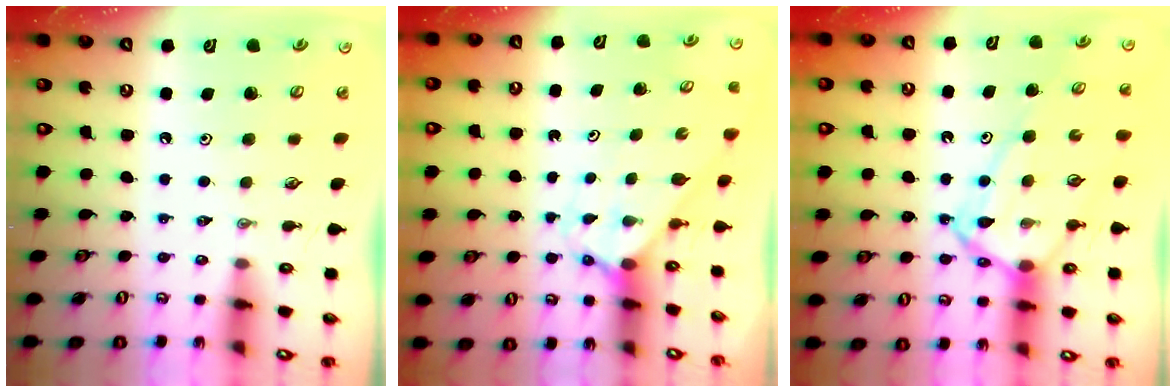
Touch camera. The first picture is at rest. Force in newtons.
{"total": 2.1, "press": 2.1, "slide": 0.2}
{"total": 11.1, "press": 11.0, "slide": 1.3}